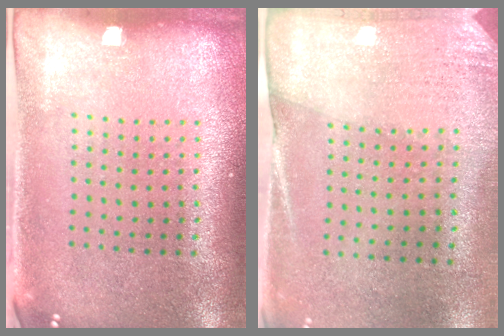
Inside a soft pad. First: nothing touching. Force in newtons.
{"total": 2.7, "press": 2.3, "slide": 1.4}